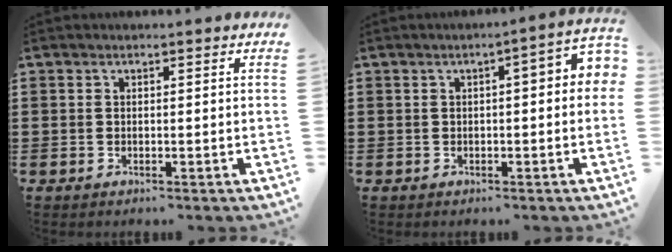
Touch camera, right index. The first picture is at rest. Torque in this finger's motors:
{"motor_torque": [1.38, -0.24, 0.39, 0.05]}